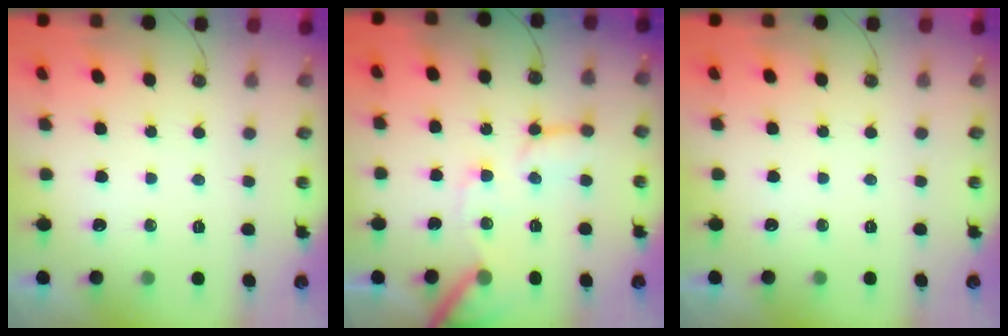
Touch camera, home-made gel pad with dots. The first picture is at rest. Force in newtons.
{"total": 12.0, "press": 11.9, "slide": 1.6}
{"total": 0.0}